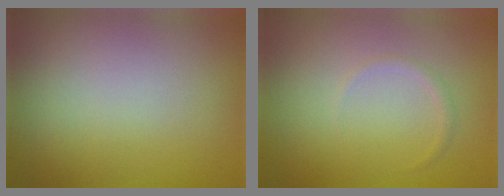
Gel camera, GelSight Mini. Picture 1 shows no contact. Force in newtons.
{"total": 0.7, "press": 0.7, "slide": 0.1}